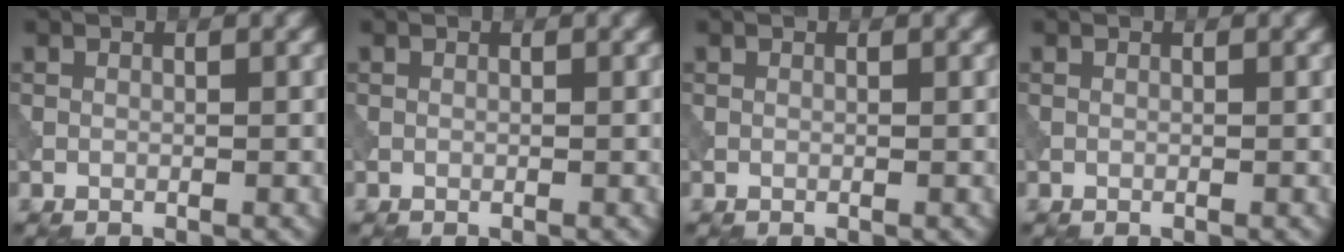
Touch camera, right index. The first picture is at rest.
{"total": 0.0}
{"total": 0.0}
{"total": 0.0}